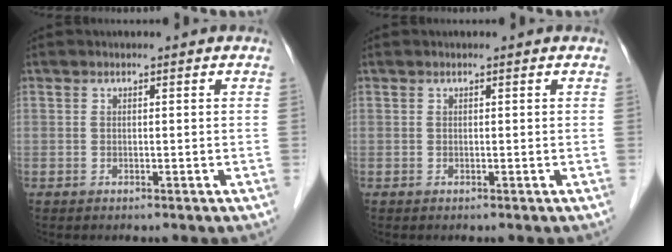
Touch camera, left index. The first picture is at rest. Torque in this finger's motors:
{"motor_torque": [-0.01, 0.00, 0.00, 0.00]}